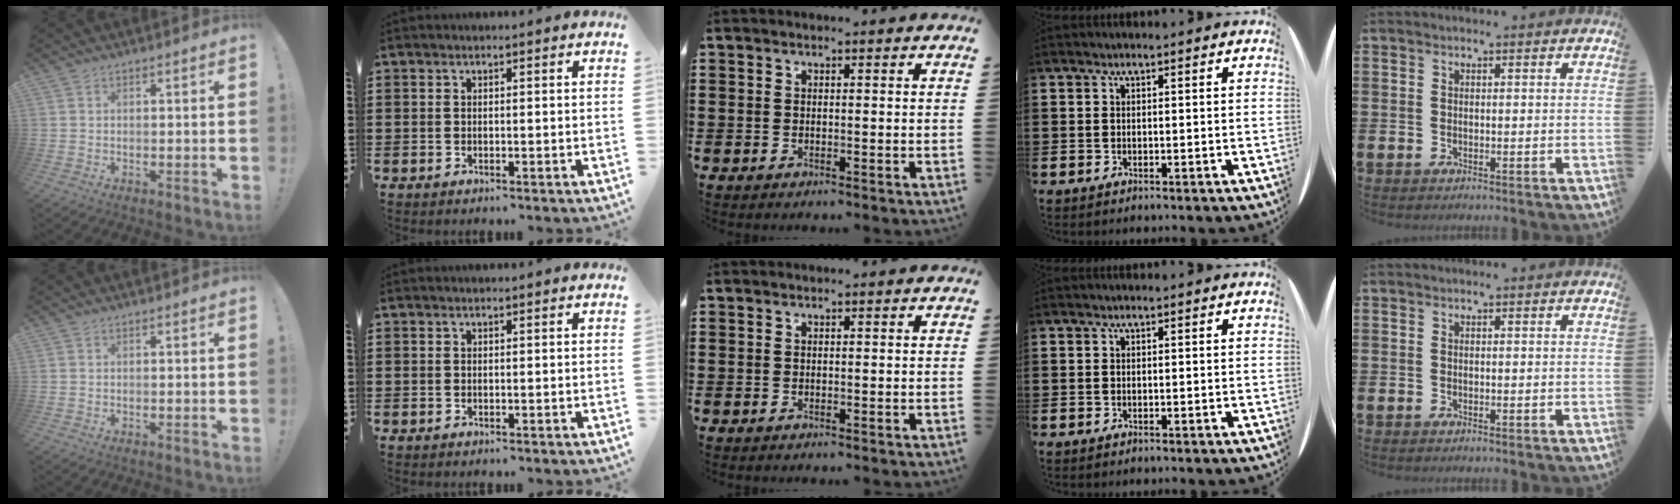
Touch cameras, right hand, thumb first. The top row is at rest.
{}